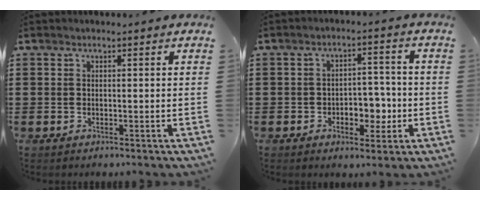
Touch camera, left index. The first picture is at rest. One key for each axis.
{"total": 5.3, "fx": -1.6, "fy": 3.6, "fz": 3.5, "tx": -0.051, "ty": 0.004, "tz": -0.035}